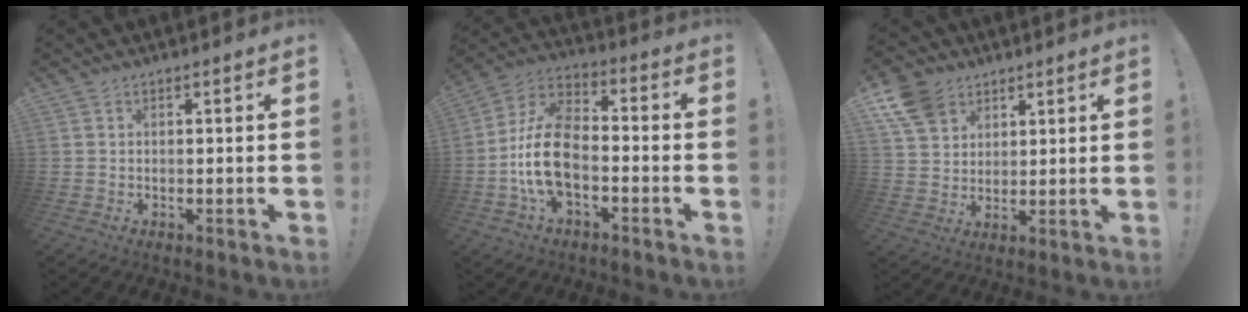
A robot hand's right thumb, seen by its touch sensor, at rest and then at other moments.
{"total": 15.6, "force": [-4.7, 9.1, 11.8], "torque": [-0.230, 0.030, -0.076]}
{"total": 9.9, "force": [5.8, 7.2, 3.6], "torque": [-0.067, -0.025, 0.118]}